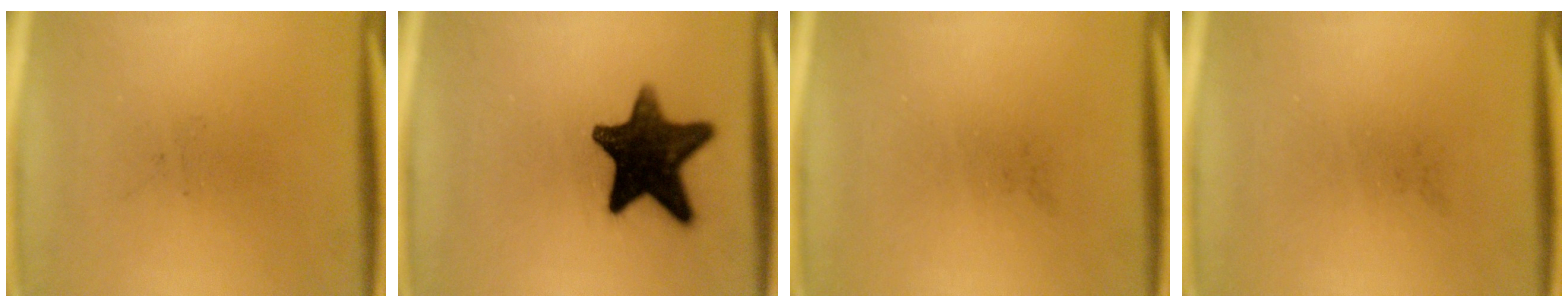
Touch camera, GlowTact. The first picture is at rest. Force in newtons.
{"total": 14.7}
{"total": 0.0}
{"total": 0.0}